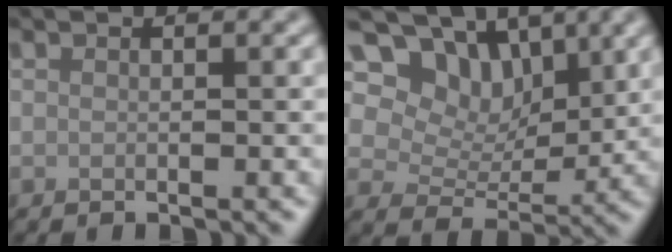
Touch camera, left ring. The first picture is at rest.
{"total": 7.0, "force": [4.1, 4.5, 3.5], "torque": [-0.047, -0.006, 0.054]}